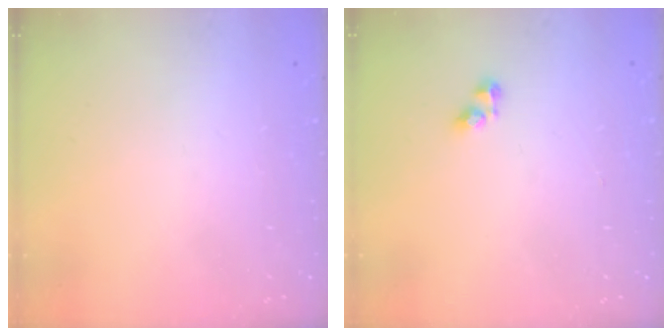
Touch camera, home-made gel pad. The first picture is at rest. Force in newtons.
{"total": 2.8, "press": 2.8, "slide": 0.3}